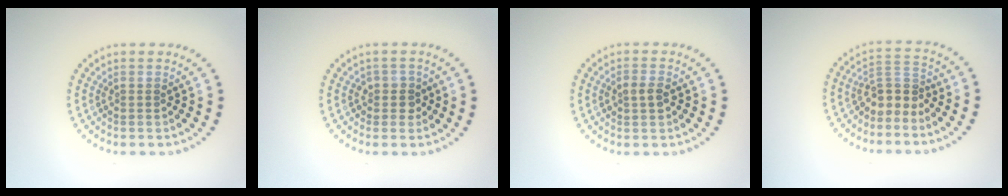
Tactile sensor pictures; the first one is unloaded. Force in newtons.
{"total": 1.7, "press": 1.5, "slide": 0.9}
{"total": 1.7, "press": 1.7, "slide": 0.1}
{"total": 2.4, "press": 1.8, "slide": 1.6}